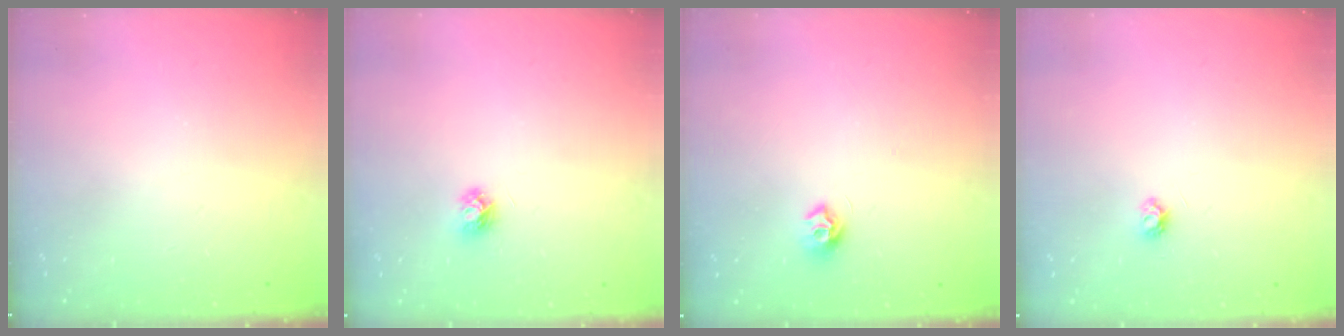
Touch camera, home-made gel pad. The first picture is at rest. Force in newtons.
{"total": 4.2, "press": 4.2, "slide": 0.3}
{"total": 7.6, "press": 7.6, "slide": 0.6}
{"total": 3.9, "press": 3.8, "slide": 0.6}